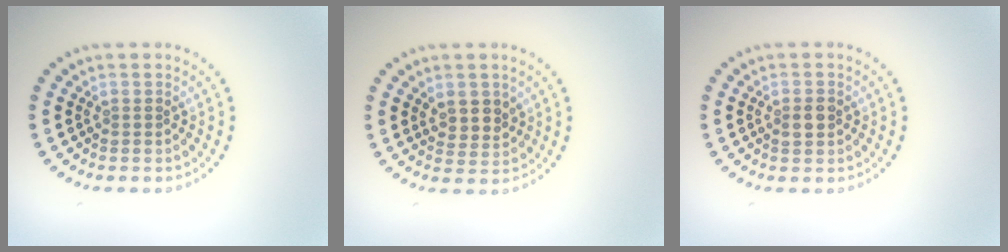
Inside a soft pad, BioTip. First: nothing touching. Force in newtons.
{"total": 2.4, "press": 2.2, "slide": 1.0}
{"total": 1.5, "press": 1.5, "slide": 0.2}